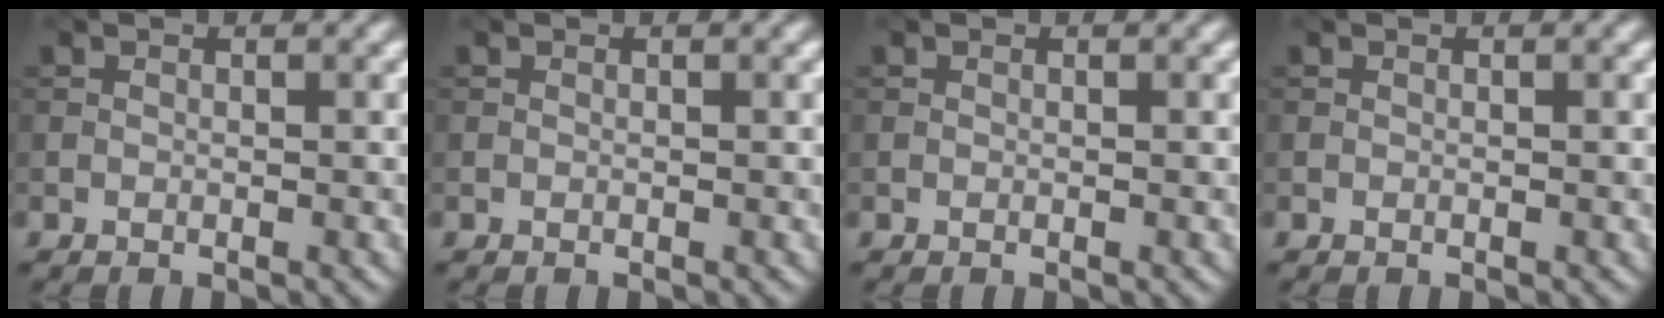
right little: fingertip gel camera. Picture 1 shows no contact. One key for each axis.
{"total": 0.0}
{"total": 0.0}
{"total": 0.0}